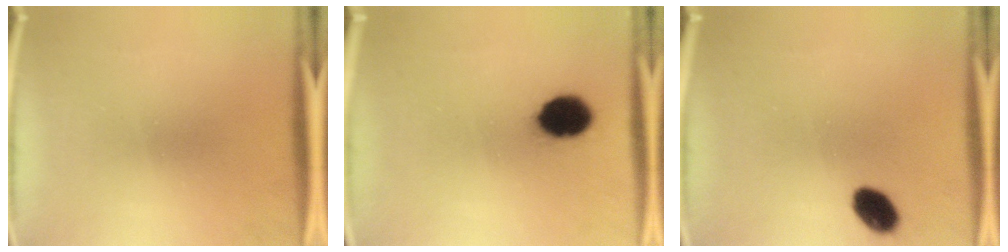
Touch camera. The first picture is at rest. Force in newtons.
{"total": 8.6}
{"total": 5.4}